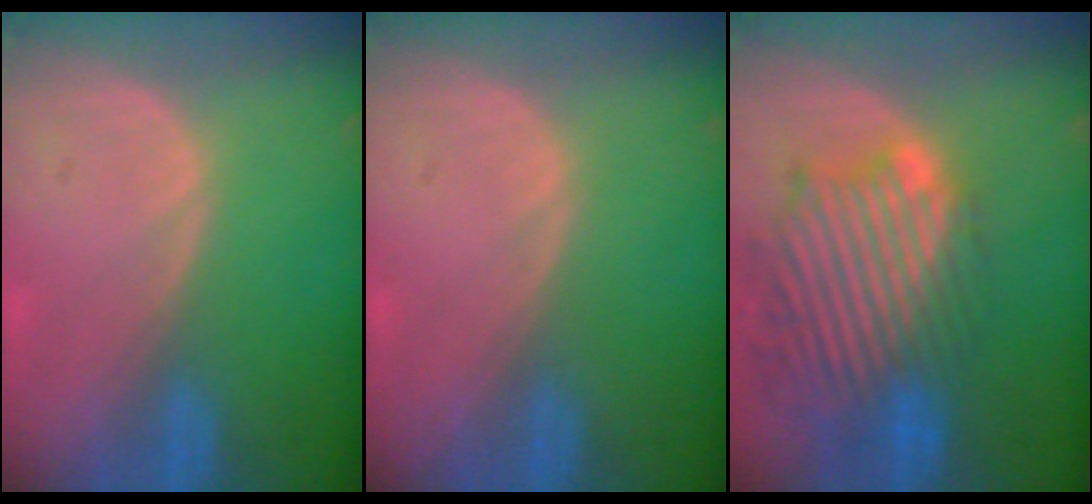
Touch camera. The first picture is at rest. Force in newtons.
{"total": 0.0}
{"total": 13.3, "press": 11.7, "slide": 6.4}